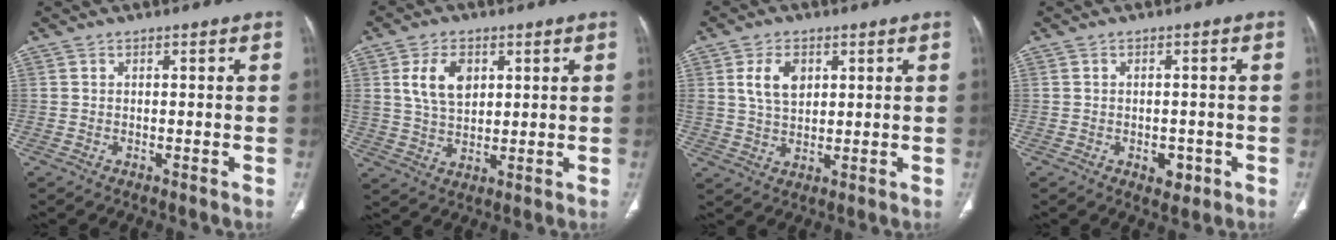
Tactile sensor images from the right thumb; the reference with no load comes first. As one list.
[{"total": 8.5, "force": [2.9, 5.4, 5.9], "torque": [-0.095, -0.010, 0.061]}, {"total": 6.8, "force": [2.4, 4.2, 4.7], "torque": [-0.076, -0.008, 0.051]}, {"total": 2.2, "force": [-1.0, 1.5, 1.4], "torque": [-0.011, 0.002, -0.009]}]